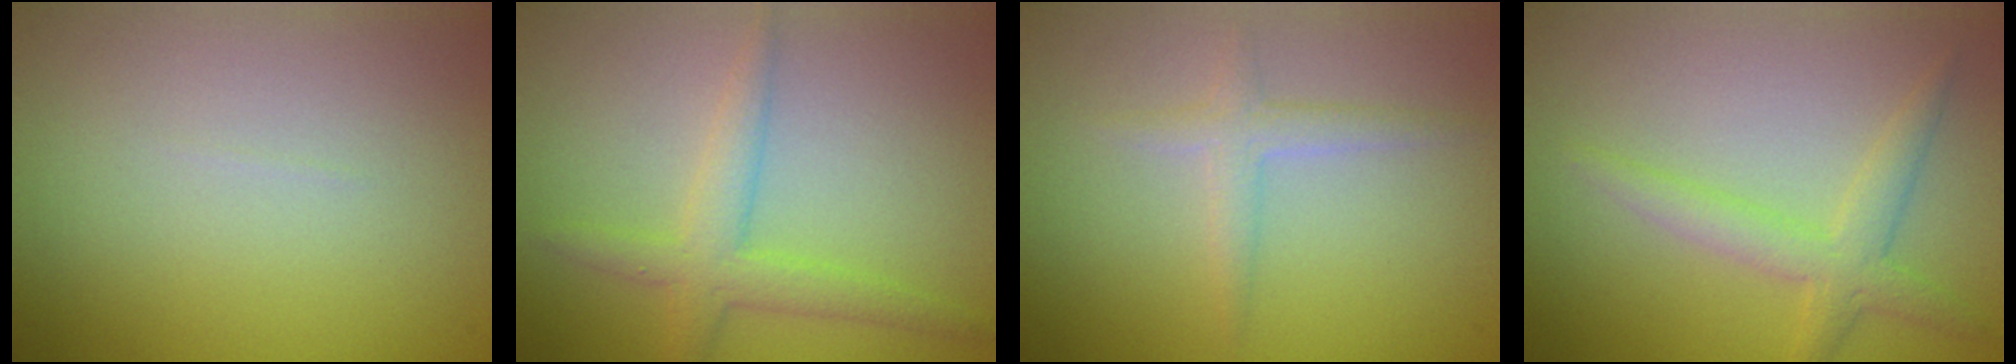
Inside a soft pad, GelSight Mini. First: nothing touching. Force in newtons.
{"total": 3.0, "press": 3.0, "slide": 0.2}
{"total": 1.7, "press": 1.7, "slide": 0.1}
{"total": 2.7, "press": 2.7, "slide": 0.0}